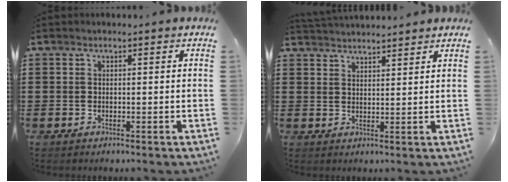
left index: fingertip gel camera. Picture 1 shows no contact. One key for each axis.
{"total": 2.7, "fx": 2.7, "fy": -0.1, "fz": 0.0, "tx": -0.008, "ty": -0.004, "tz": 0.052}